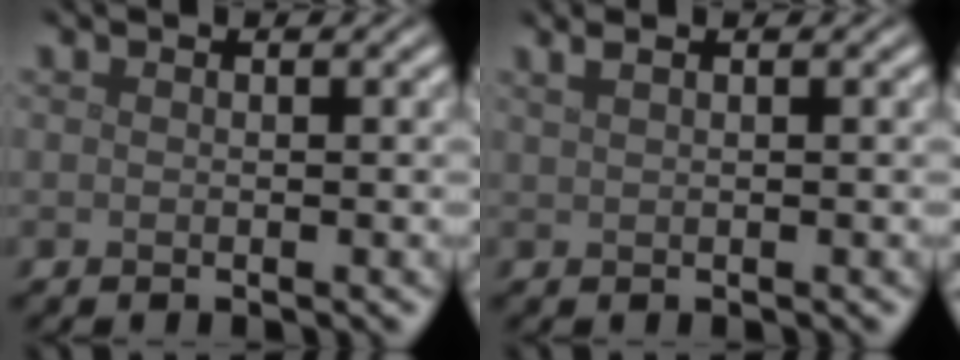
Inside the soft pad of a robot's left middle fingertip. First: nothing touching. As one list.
[{"total": 2.4, "force": [1.4, 1.0, 1.6], "torque": [-0.020, 0.006, 0.005]}]